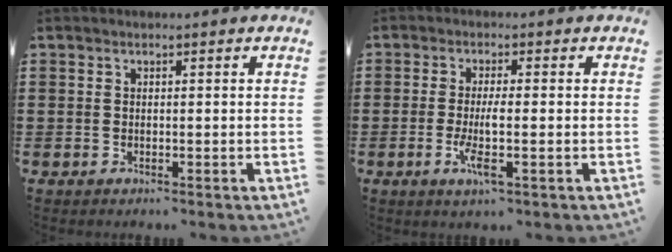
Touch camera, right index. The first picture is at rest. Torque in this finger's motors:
{"motor_torque": [1.26, -0.51, 0.40, 0.16]}